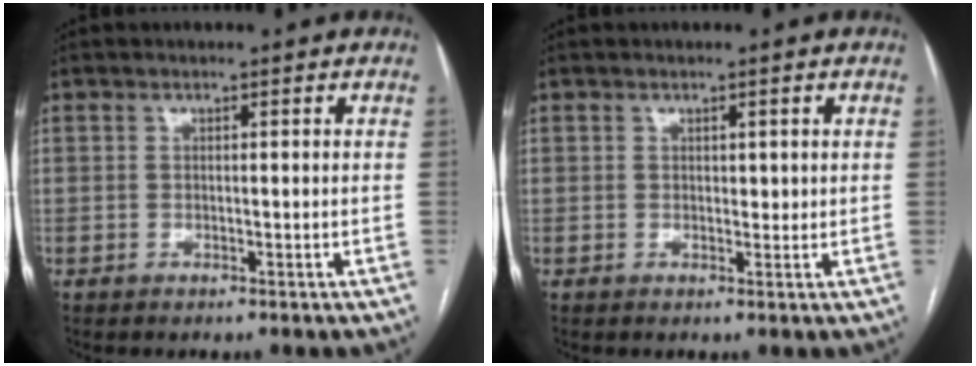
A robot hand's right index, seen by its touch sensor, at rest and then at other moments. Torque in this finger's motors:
{"motor_torque": [-0.20, 0.08, 0.00, -0.01]}